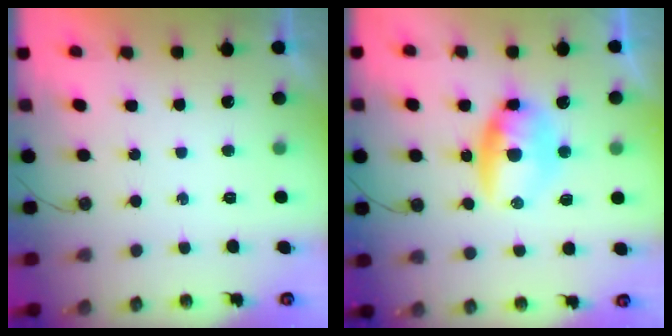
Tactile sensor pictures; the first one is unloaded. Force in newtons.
{"total": 18.1, "press": 11.8, "slide": 13.7}